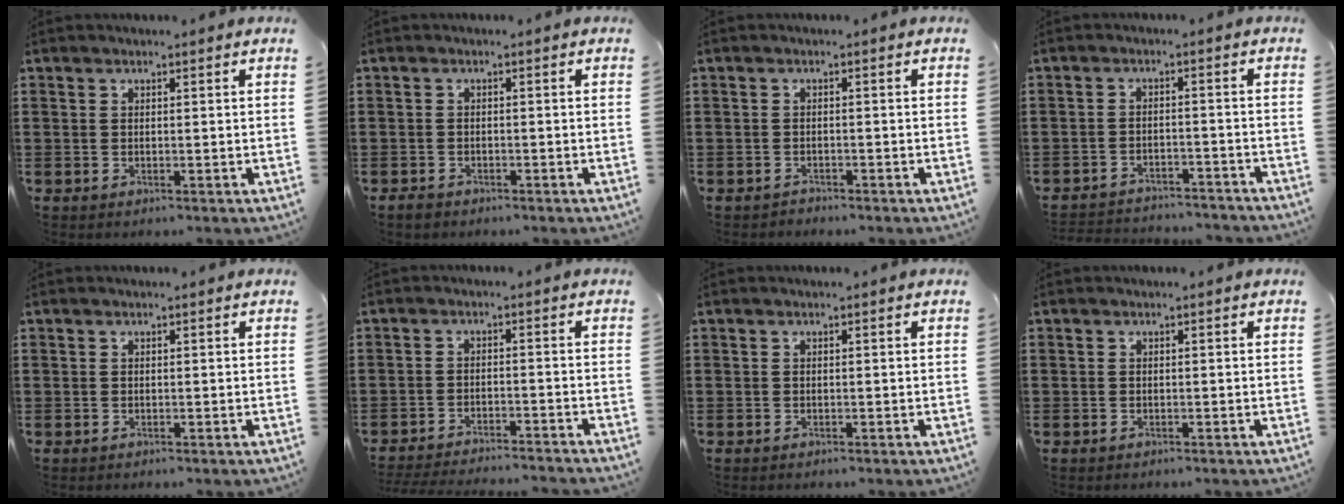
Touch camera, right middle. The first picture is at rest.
{"total": 1.1, "force": [-0.9, 0.5, 0.3], "torque": [-0.007, 0.001, -0.020]}
{"total": 0.9, "force": [-0.9, 0.2, 0.0], "torque": [-0.002, 0.002, -0.020]}
{"total": 3.0, "force": [-3.0, 0.4, 0.0], "torque": [-0.007, 0.001, -0.066]}
{"total": 0.0}
{"total": 3.7, "force": [-3.7, -0.1, 0.6], "torque": [-0.018, -0.006, -0.077]}
{"total": 0.0}
{"total": 0.6, "force": [-0.4, 0.5, -0.1], "torque": [0.002, 0.005, -0.010]}